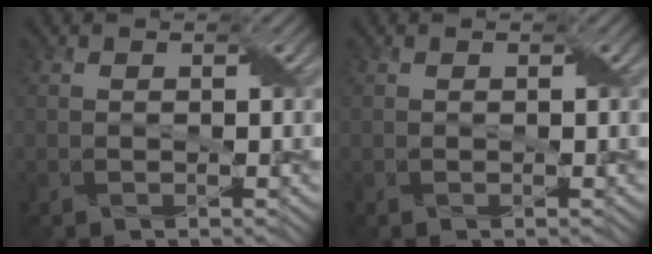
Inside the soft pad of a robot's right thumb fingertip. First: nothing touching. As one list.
[{"total": 0.0}]